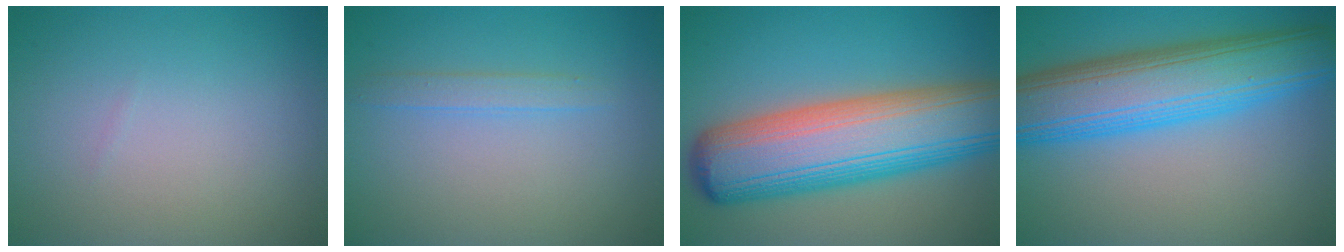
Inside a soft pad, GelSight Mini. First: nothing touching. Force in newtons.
{"total": 1.4, "press": 1.4, "slide": 0.0}
{"total": 13.4, "press": 13.4, "slide": 0.4}
{"total": 10.5, "press": 10.5, "slide": 0.3}